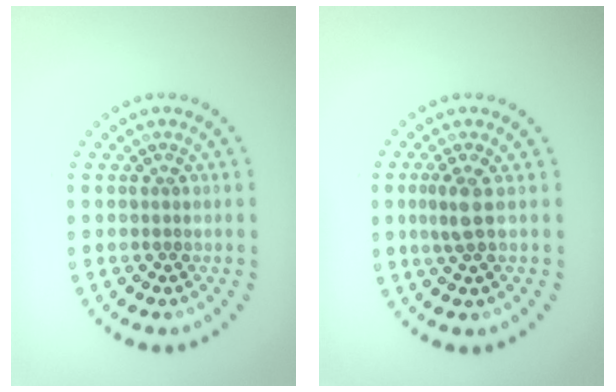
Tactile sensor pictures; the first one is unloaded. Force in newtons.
{"total": 1.8, "press": 1.5, "slide": 1.0}